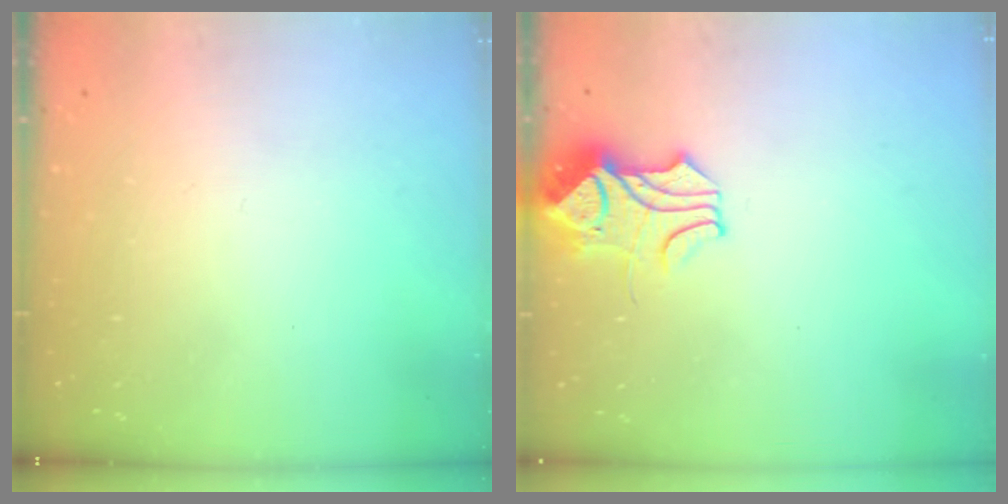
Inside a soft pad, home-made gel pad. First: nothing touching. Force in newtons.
{"total": 1.8, "press": 1.7, "slide": 0.7}